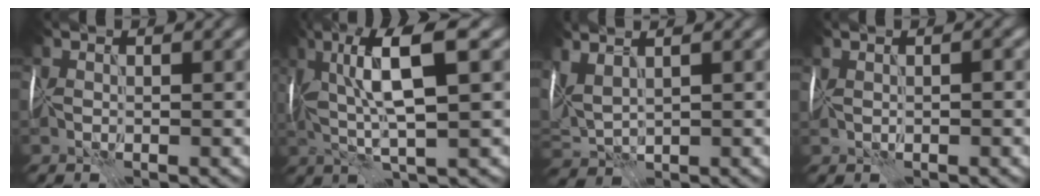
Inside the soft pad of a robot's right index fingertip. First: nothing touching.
{"total": 8.5, "force": [2.1, 2.1, 8.0], "torque": [-0.148, 0.016, 0.034]}
{"total": 3.9, "force": [2.0, 1.7, 2.9], "torque": [-0.077, 0.015, 0.046]}
{"total": 1.5, "force": [0.3, 0.5, 1.4], "torque": [-0.016, 0.003, 0.006]}